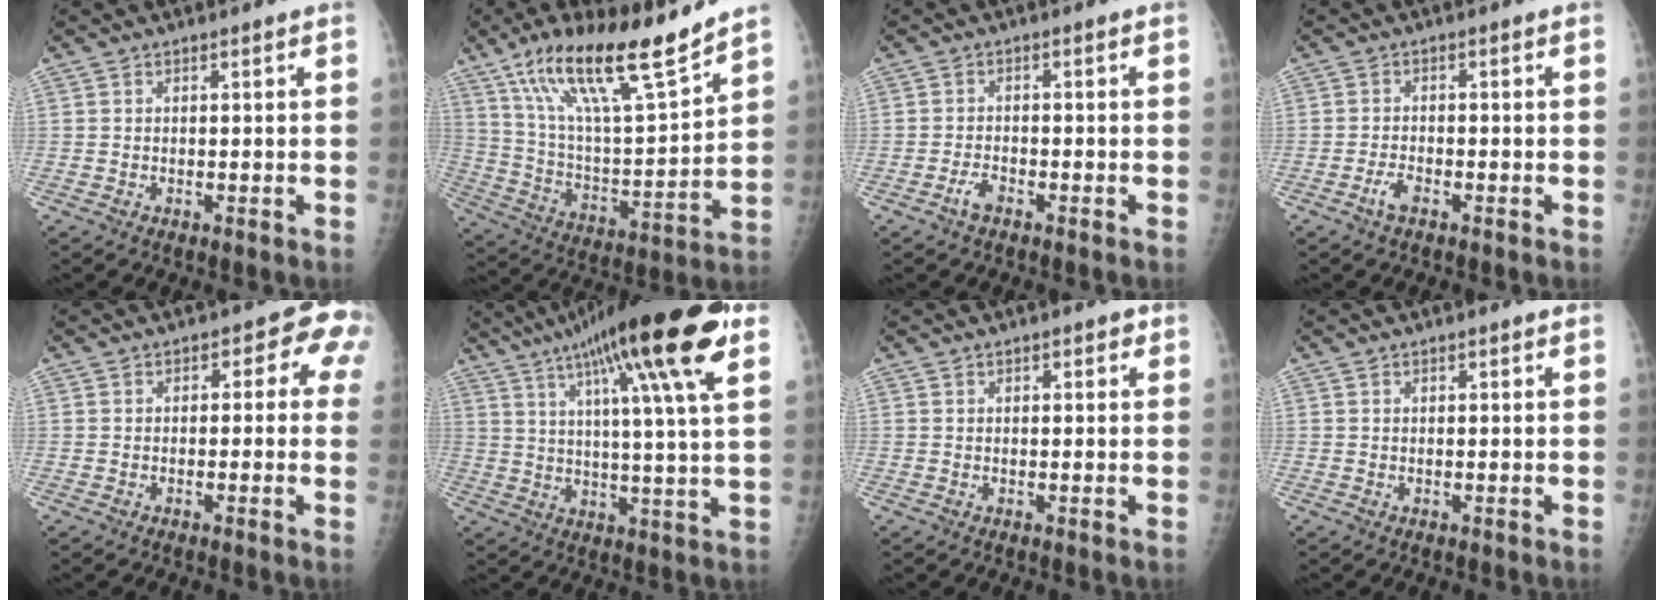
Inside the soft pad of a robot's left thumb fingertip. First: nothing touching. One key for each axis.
{"total": 20.7, "fx": 14.7, "fy": 3.7, "fz": 14.1, "tx": -0.227, "ty": -0.062, "tz": 0.266}
{"total": 2.3, "fx": -1.6, "fy": 0.9, "fz": 1.4, "tx": -0.032, "ty": 0.011, "tz": -0.031}
{"total": 2.3, "fx": -1.5, "fy": 0.9, "fz": 1.6, "tx": -0.037, "ty": 0.010, "tz": -0.029}
{"total": 5.4, "fx": 1.1, "fy": 3.4, "fz": 4.1, "tx": 0.001, "ty": 0.013, "tz": -0.004}
{"total": 22.7, "fx": 11.6, "fy": 2.8, "fz": 19.3, "tx": -0.304, "ty": -0.014, "tz": 0.176}
{"total": 1.6, "fx": 0.9, "fy": 0.9, "fz": 1.0, "tx": -0.002, "ty": -0.001, "tz": 0.009}
{"total": 0.6, "fx": 0.5, "fy": 0.3, "fz": 0.4, "tx": -0.004, "ty": -0.001, "tz": 0.005}